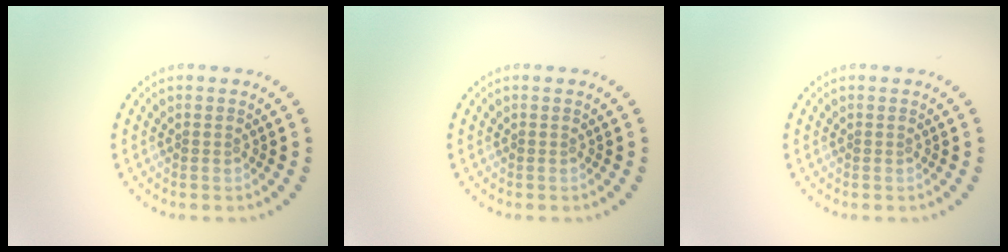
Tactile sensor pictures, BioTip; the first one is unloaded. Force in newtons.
{"total": 0.0}
{"total": 0.0}